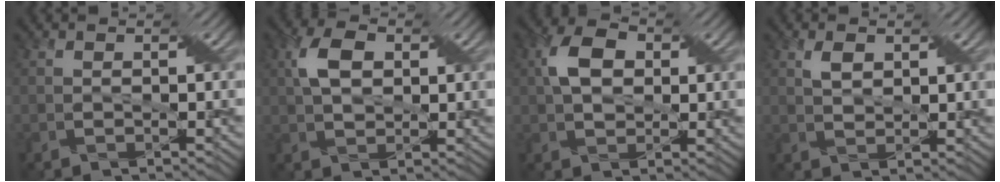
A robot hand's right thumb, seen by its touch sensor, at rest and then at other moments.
{"total": 5.2, "force": [1.5, 3.3, 3.8], "torque": [-0.076, 0.010, 0.022]}
{"total": 5.4, "force": [1.2, 3.8, 3.7], "torque": [-0.076, 0.011, 0.015]}
{"total": 2.3, "force": [1.4, 1.1, 1.4], "torque": [-0.029, 0.005, 0.027]}